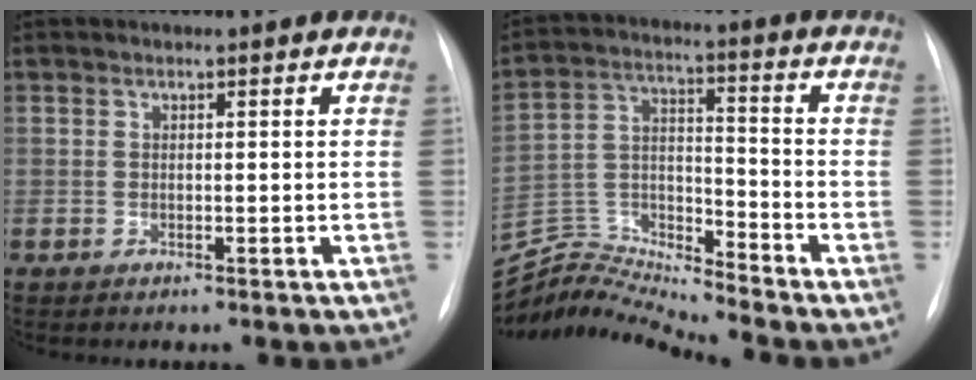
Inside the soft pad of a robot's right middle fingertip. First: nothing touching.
{"total": 12.0, "force": [-11.7, -2.3, -0.7], "torque": [0.006, 0.045, -0.224]}